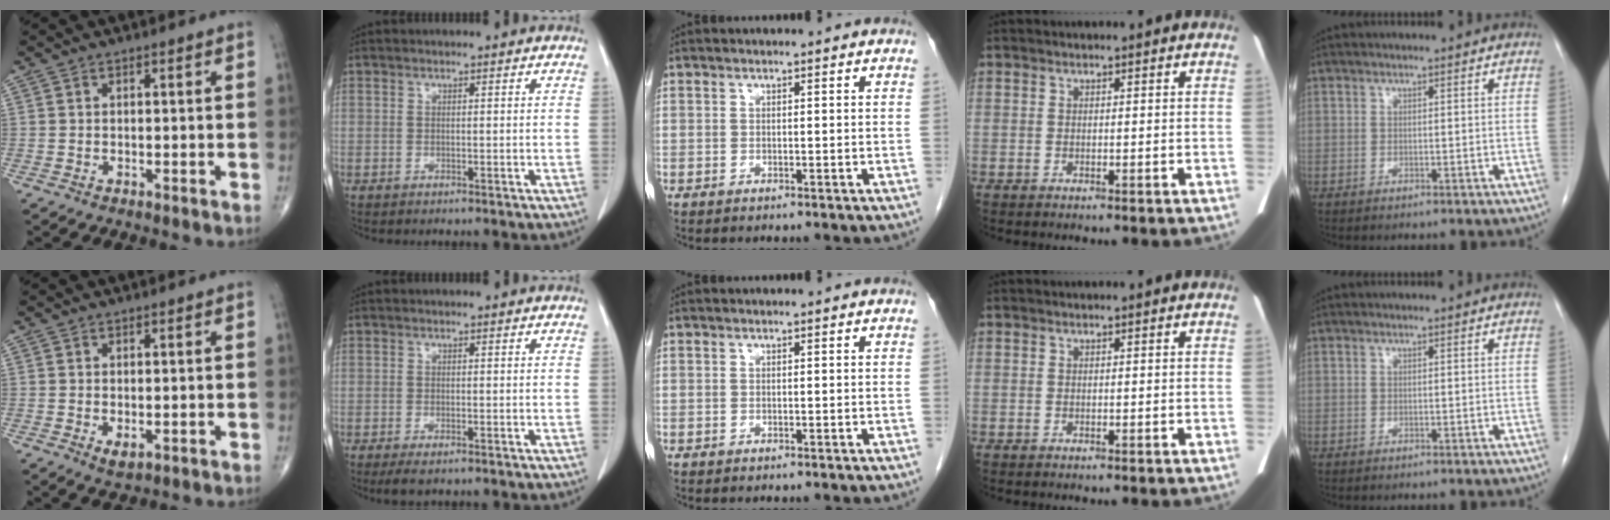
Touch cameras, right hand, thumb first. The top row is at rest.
{"thumb": {"total": 2.1, "force": [-0.4, 1.1, 1.7], "torque": [-0.023, -0.002, -0.001]}, "index": {"total": 2.2, "force": [-1.4, 0.6, 1.6], "torque": [-0.028, -0.005, -0.019]}}